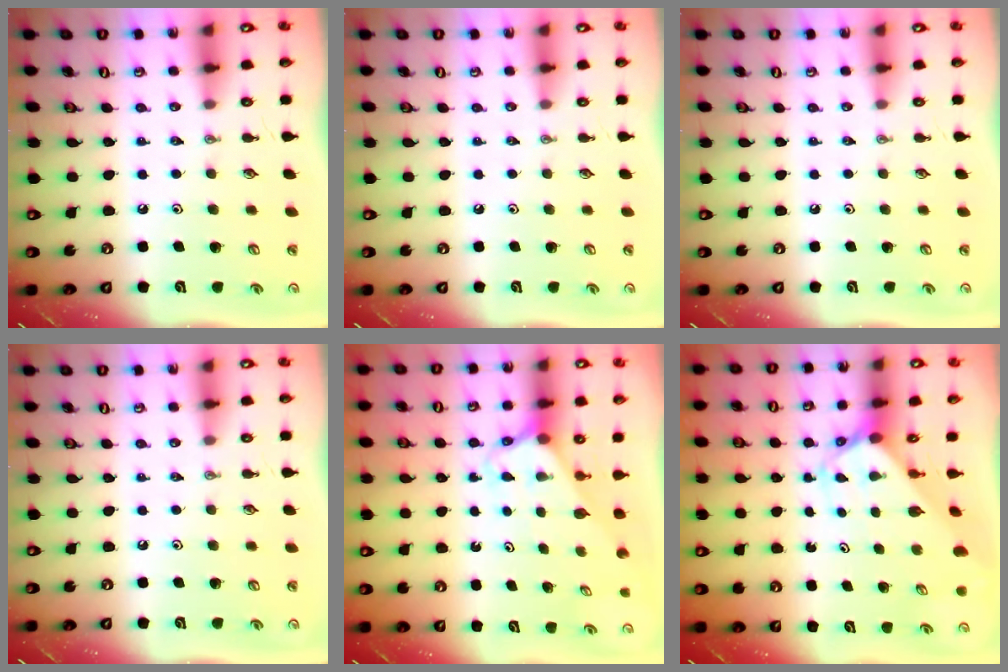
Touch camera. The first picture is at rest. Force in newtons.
{"total": 0.0}
{"total": 0.0}
{"total": 0.0}
{"total": 2.5, "press": 2.5, "slide": 0.2}
{"total": 2.5, "press": 2.4, "slide": 0.3}